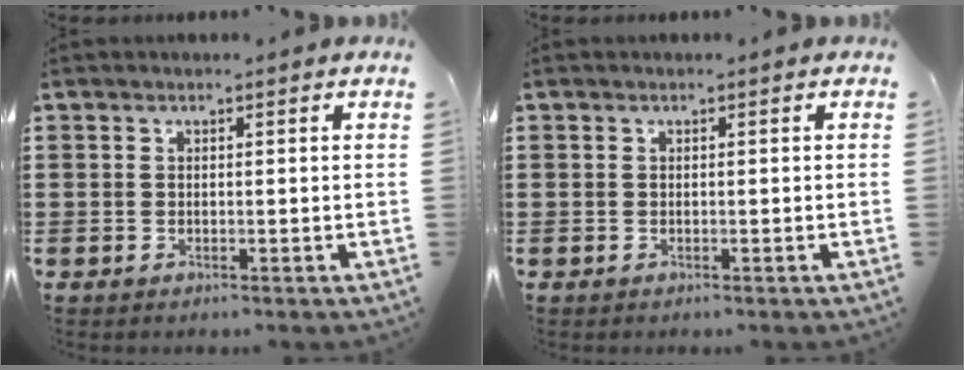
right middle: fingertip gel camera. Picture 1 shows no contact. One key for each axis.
{"total": 0.0}